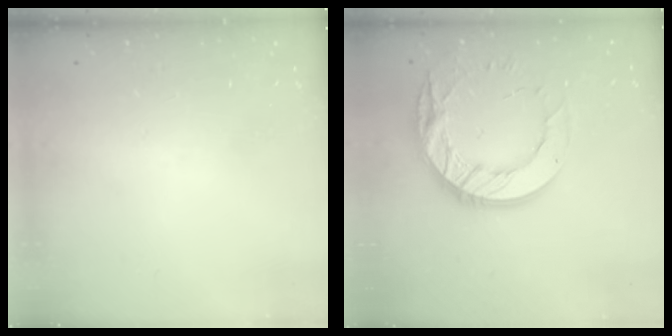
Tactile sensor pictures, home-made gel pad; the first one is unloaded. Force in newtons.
{"total": 17.2, "press": 17.1, "slide": 1.3}